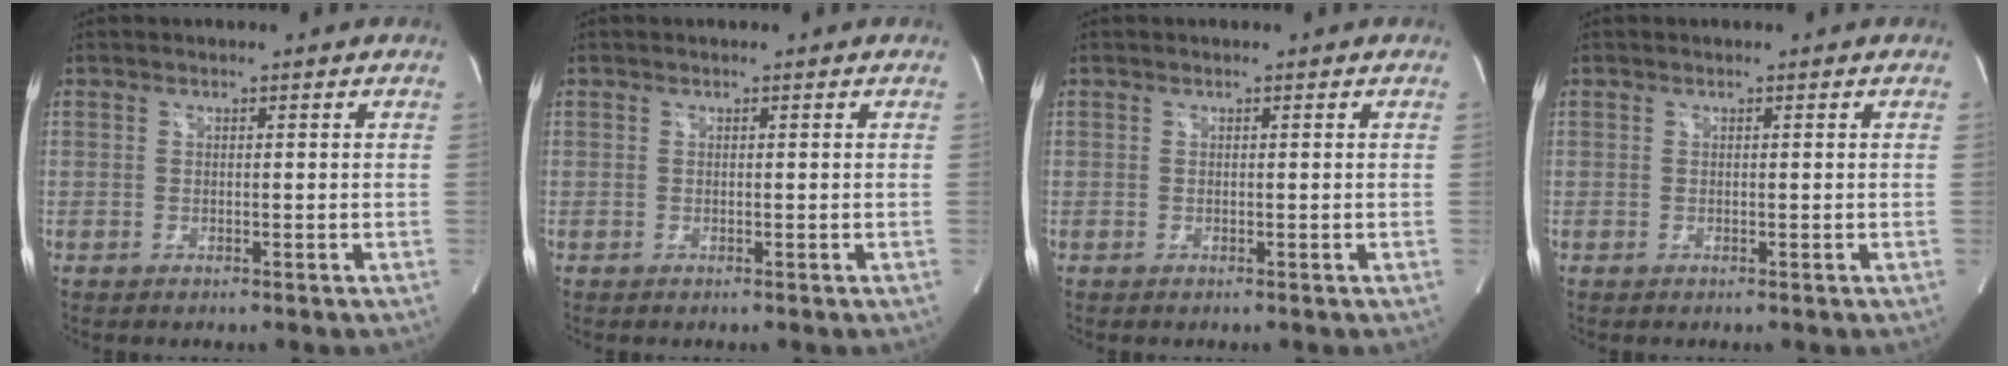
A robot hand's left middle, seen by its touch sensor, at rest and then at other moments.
{"total": 0.0}
{"total": 0.0}
{"total": 0.0}